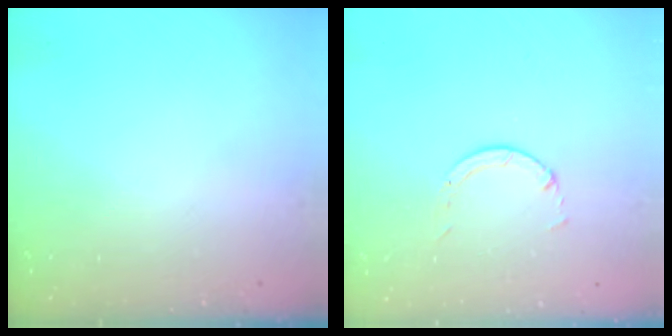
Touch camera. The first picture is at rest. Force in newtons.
{"total": 1.3, "press": 1.2, "slide": 0.3}